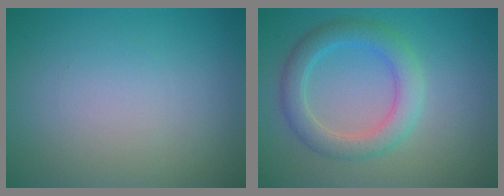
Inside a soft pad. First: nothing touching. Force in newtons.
{"total": 3.9, "press": 3.9, "slide": 0.1}